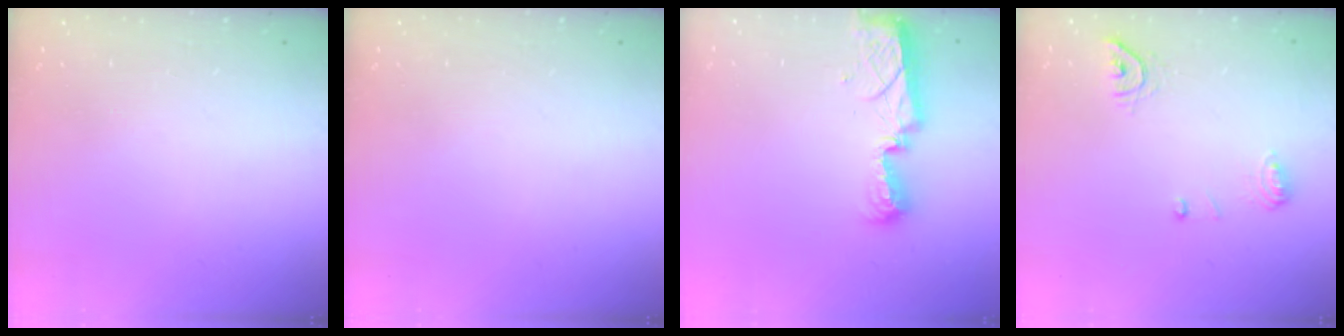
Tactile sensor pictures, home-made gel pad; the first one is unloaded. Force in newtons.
{"total": 0.0}
{"total": 7.9, "press": 7.9, "slide": 0.9}
{"total": 7.9, "press": 7.8, "slide": 1.3}